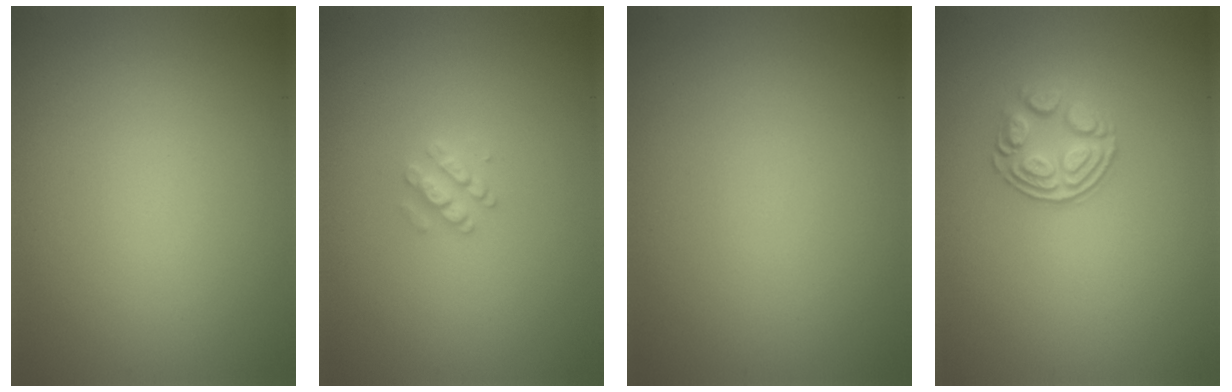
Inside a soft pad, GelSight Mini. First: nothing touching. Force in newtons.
{"total": 1.6, "press": 1.6, "slide": 0.3}
{"total": 0.0}
{"total": 2.9, "press": 2.5, "slide": 1.4}